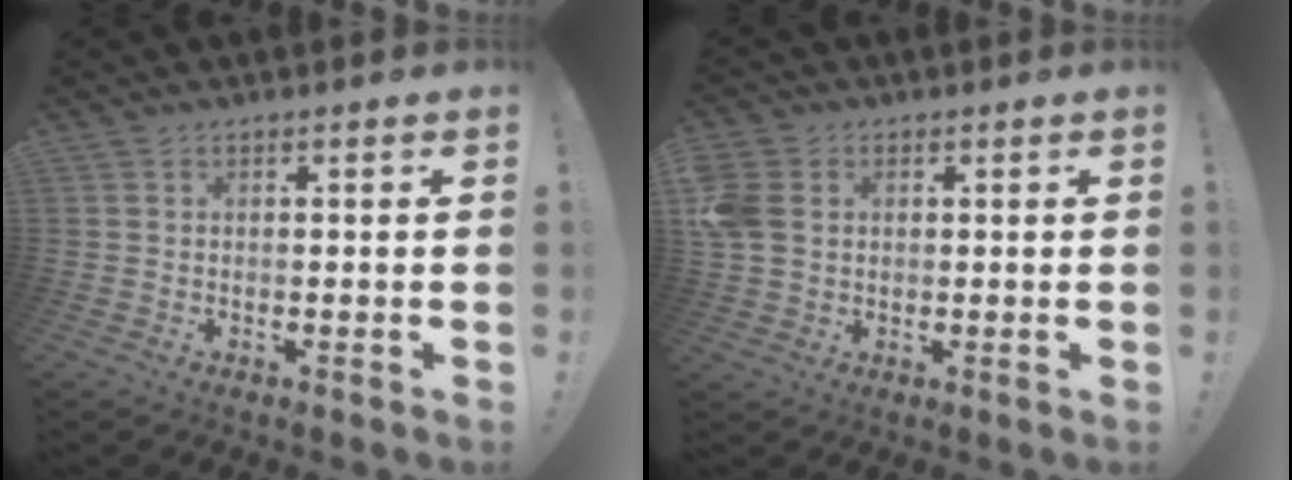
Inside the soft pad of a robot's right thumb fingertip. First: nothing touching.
{"total": 8.3, "force": [1.2, 6.7, 4.8], "torque": [-0.096, 0.008, 0.029]}